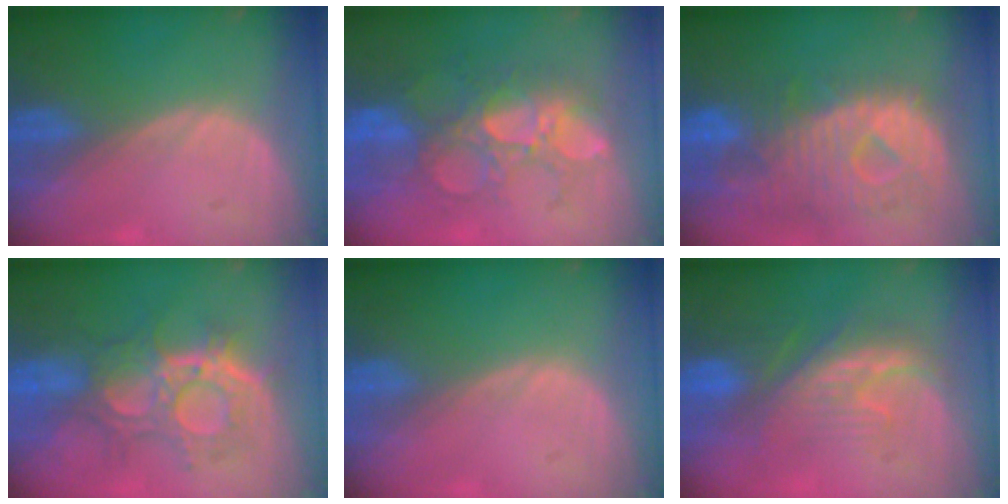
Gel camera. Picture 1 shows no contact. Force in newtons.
{"total": 10.5, "press": 9.3, "slide": 4.8}
{"total": 12.4, "press": 10.7, "slide": 6.3}
{"total": 9.5, "press": 9.3, "slide": 2.0}
{"total": 0.0}
{"total": 8.2, "press": 8.0, "slide": 2.0}